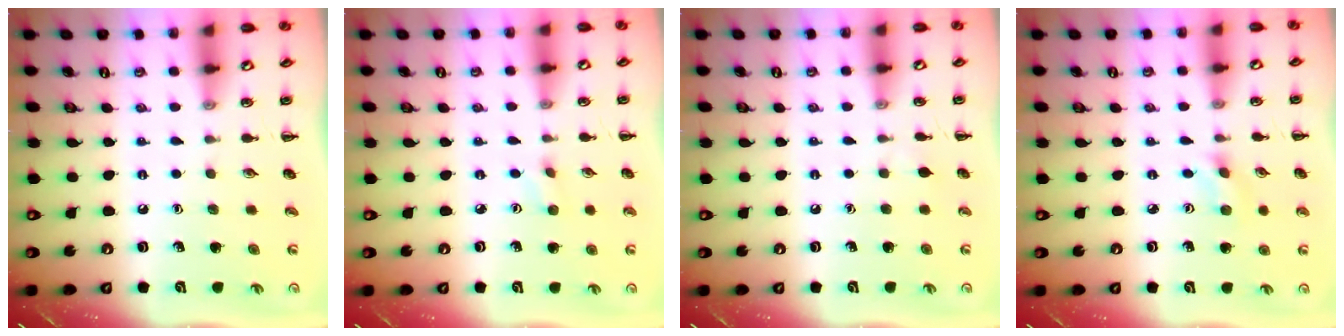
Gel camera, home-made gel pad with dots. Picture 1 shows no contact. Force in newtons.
{"total": 2.3, "press": 2.2, "slide": 0.8}
{"total": 2.7, "press": 2.5, "slide": 1.1}
{"total": 1.4, "press": 1.3, "slide": 0.5}